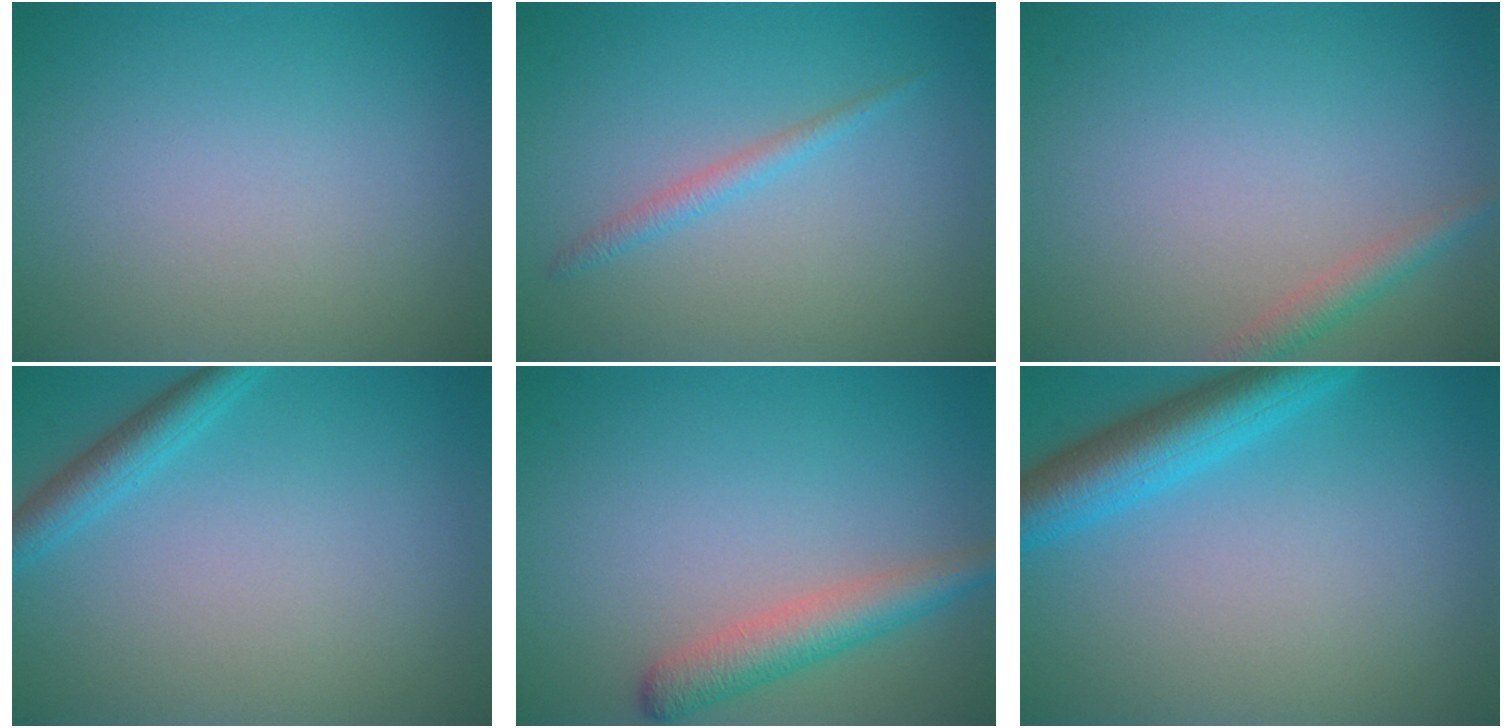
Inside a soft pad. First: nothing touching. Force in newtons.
{"total": 1.4, "press": 1.4, "slide": 0.0}
{"total": 1.8, "press": 1.8, "slide": 0.1}
{"total": 2.5, "press": 2.4, "slide": 0.1}
{"total": 3.5, "press": 3.5, "slide": 0.2}
{"total": 5.3, "press": 5.3, "slide": 0.3}